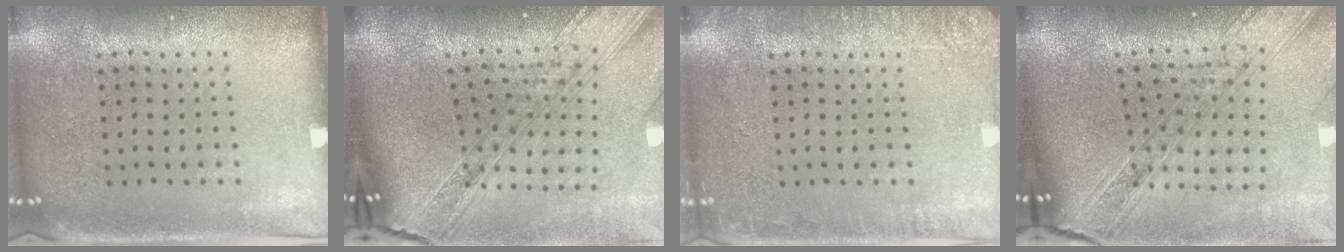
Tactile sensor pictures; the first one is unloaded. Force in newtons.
{"total": 3.5, "press": 2.6, "slide": 2.4}
{"total": 2.4, "press": 2.3, "slide": 0.3}
{"total": 2.5, "press": 2.1, "slide": 1.3}